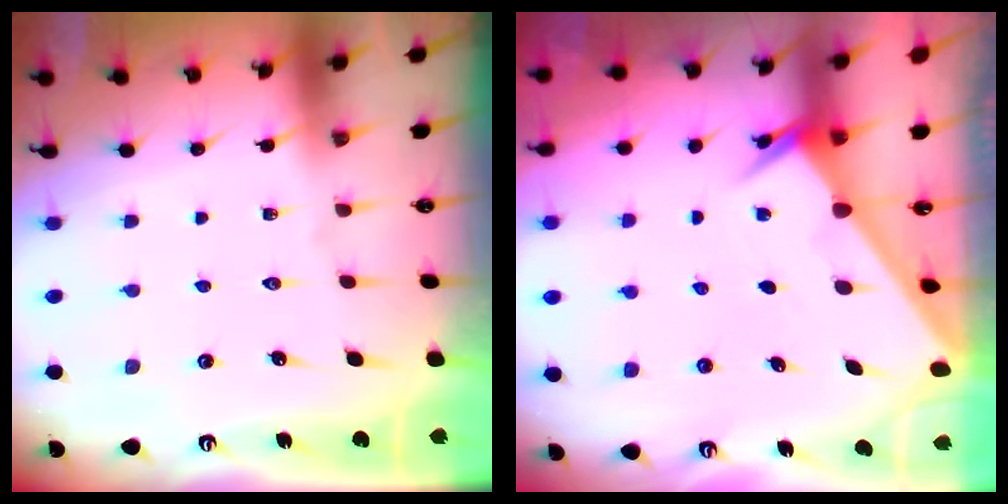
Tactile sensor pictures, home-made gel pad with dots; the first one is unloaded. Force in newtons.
{"total": 2.0, "press": 2.0, "slide": 0.1}